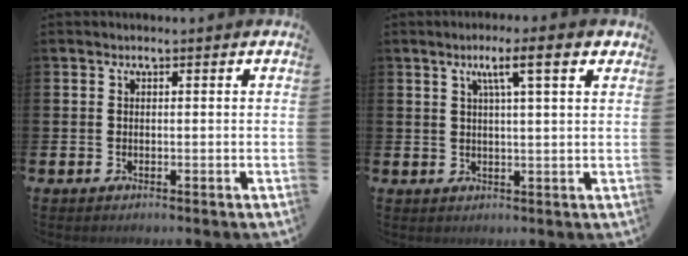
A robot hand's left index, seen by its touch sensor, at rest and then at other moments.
{"total": 5.7, "force": [3.0, 1.0, 4.8], "torque": [-0.075, -0.008, 0.042]}